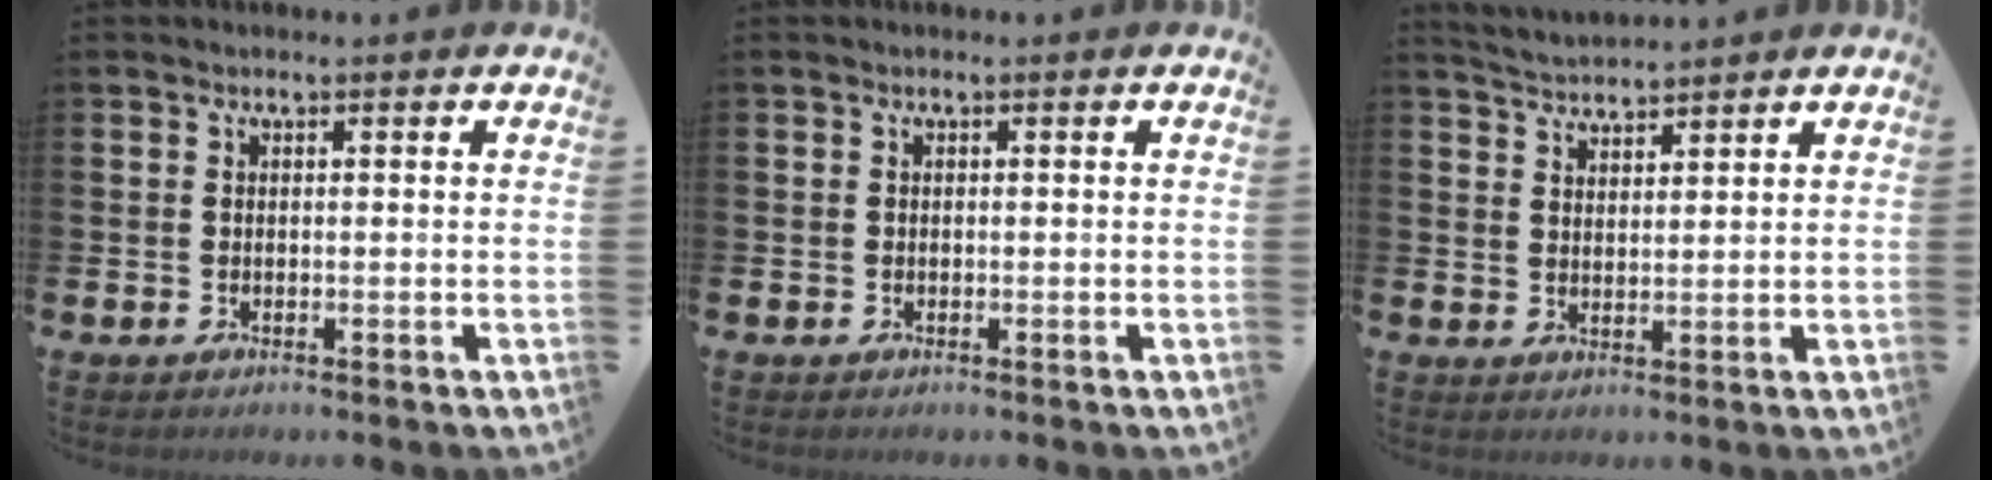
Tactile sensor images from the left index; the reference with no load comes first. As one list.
[{"total": 0.0}, {"total": 3.5, "force": [3.5, 0.0, 0.0], "torque": [-0.013, -0.016, 0.065]}]